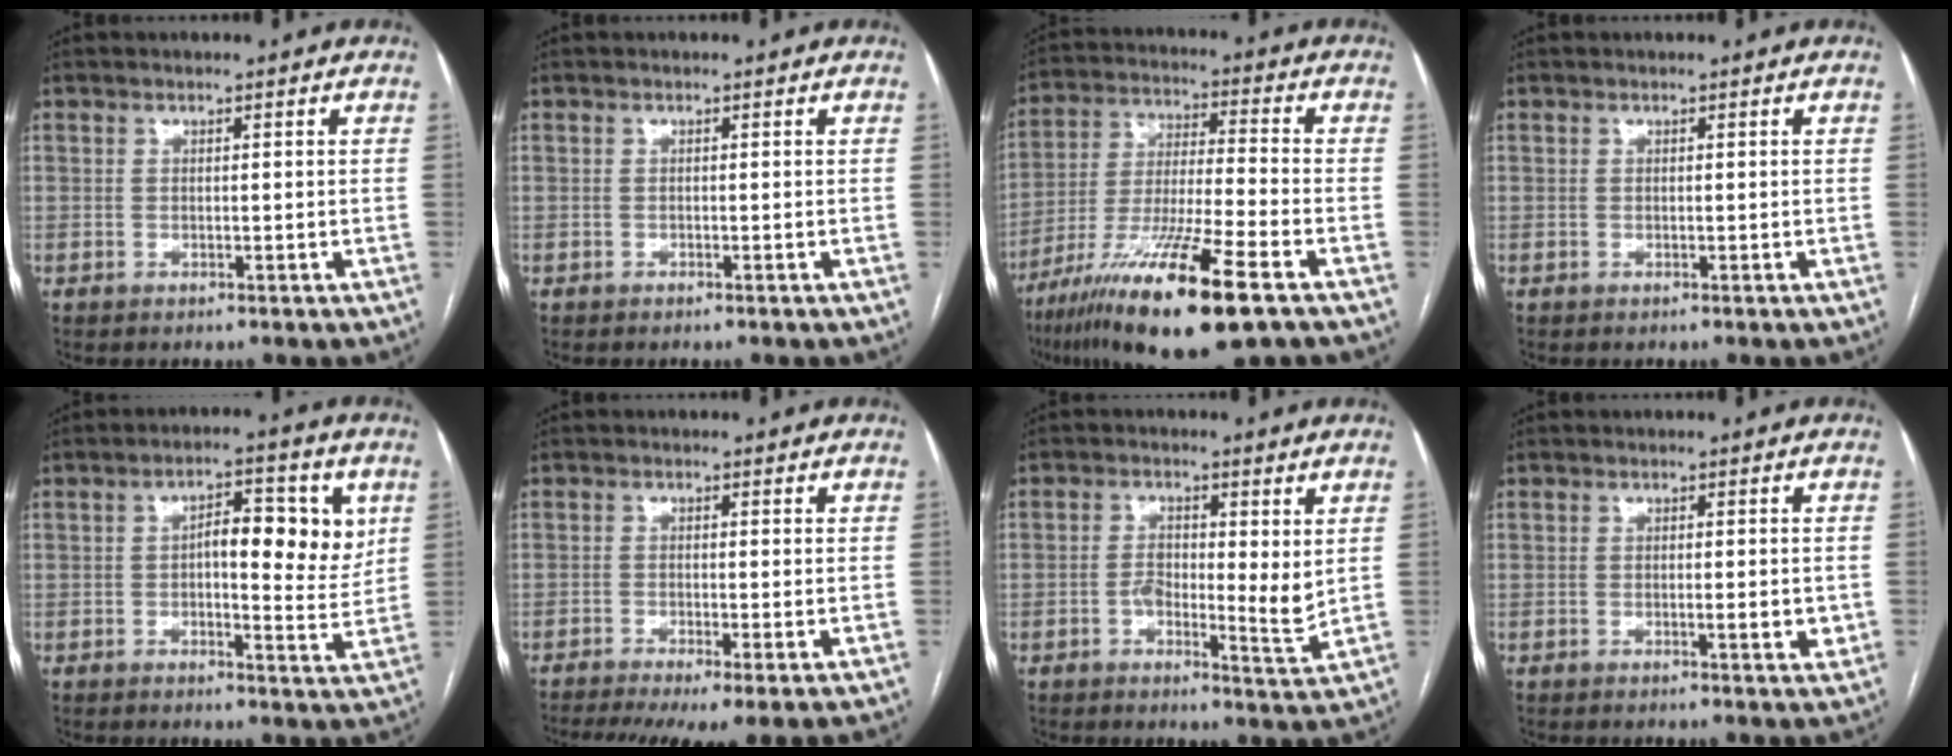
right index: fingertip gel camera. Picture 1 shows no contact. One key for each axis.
{"total": 0.0}
{"total": 18.9, "fx": -10.9, "fy": 1.2, "fz": 15.3, "tx": -0.285, "ty": -0.047, "tz": -0.195}
{"total": 0.0}
{"total": 10.0, "fx": 2.1, "fy": 3.6, "fz": 9.0, "tx": -0.119, "ty": 0.013, "tz": 0.027}
{"total": 9.4, "fx": -6.2, "fy": 1.4, "fz": 6.9, "tx": -0.112, "ty": -0.012, "tz": -0.100}
{"total": 6.8, "fx": 0.3, "fy": 2.2, "fz": 6.4, "tx": -0.102, "ty": -0.009, "tz": 0.000}
{"total": 2.5, "fx": -0.3, "fy": 0.6, "fz": 2.4, "tx": -0.036, "ty": -0.003, "tz": -0.004}